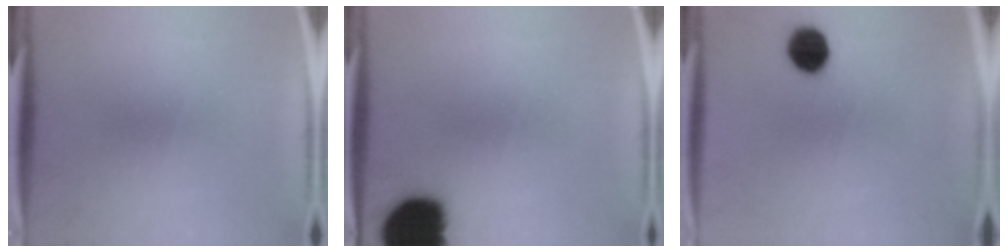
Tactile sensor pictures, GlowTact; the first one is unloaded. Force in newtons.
{"total": 17.2}
{"total": 7.2}